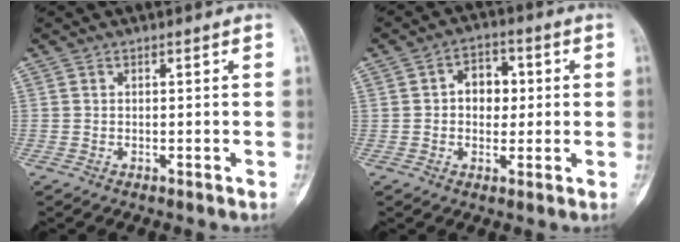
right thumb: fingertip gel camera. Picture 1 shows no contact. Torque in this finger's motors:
{"motor_torque": [0.97, 0.80, 0.08, -0.23, -0.02]}